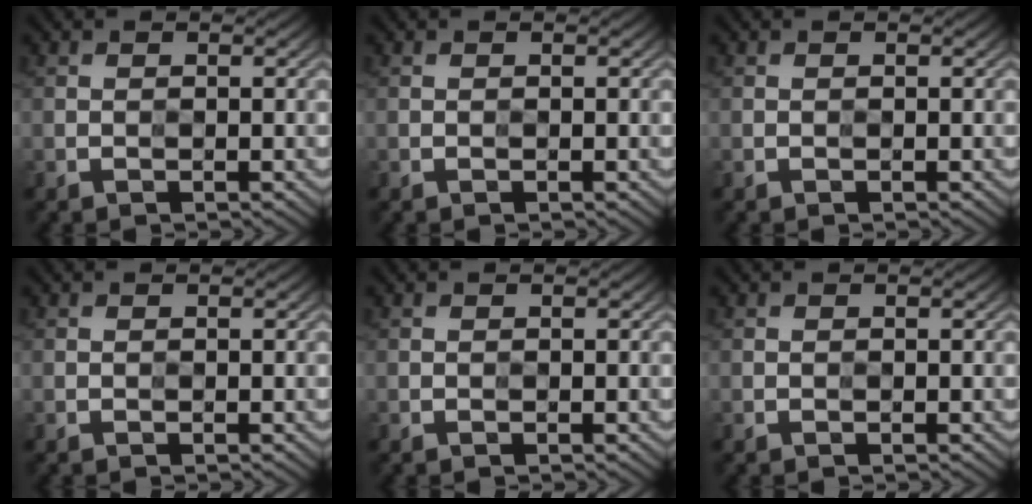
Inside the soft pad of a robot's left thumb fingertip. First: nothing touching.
{"total": 0.0}
{"total": 0.0}
{"total": 0.0}
{"total": 0.0}
{"total": 0.0}